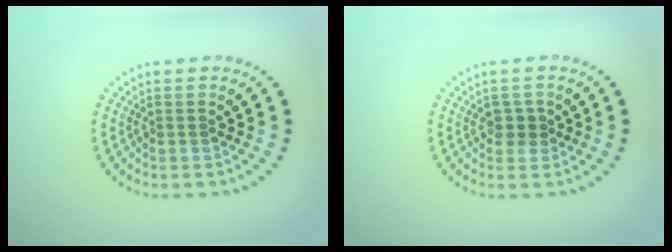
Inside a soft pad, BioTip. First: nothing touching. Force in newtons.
{"total": 1.1, "press": 0.9, "slide": 0.6}